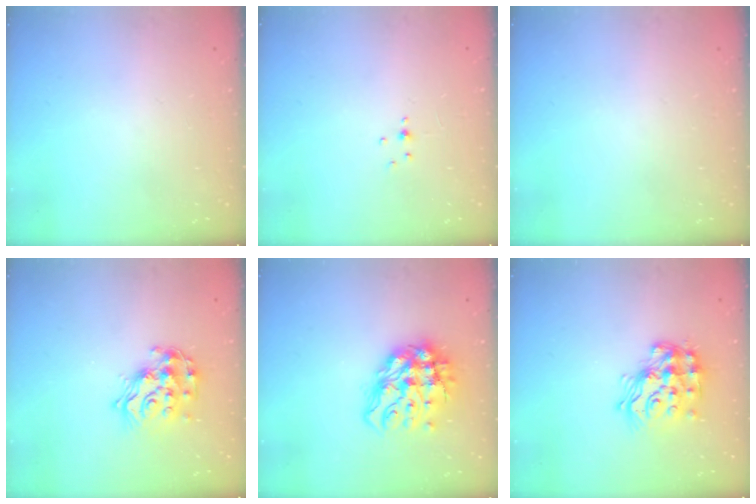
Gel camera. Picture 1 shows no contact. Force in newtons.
{"total": 1.8, "press": 1.8, "slide": 0.2}
{"total": 0.0}
{"total": 14.9, "press": 14.9, "slide": 1.0}
{"total": 14.7, "press": 14.7, "slide": 1.3}
{"total": 15.7, "press": 15.6, "slide": 1.2}